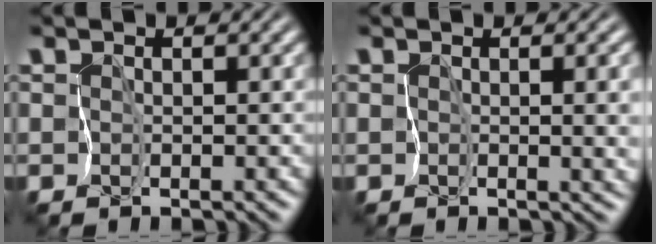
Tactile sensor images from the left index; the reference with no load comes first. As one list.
[{"total": 4.9, "force": [0.1, 2.4, 4.3], "torque": [-0.044, -0.013, 0.013]}]